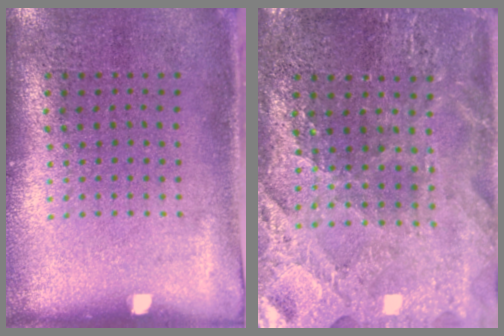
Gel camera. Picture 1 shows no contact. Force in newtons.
{"total": 2.7, "press": 2.7, "slide": 0.4}